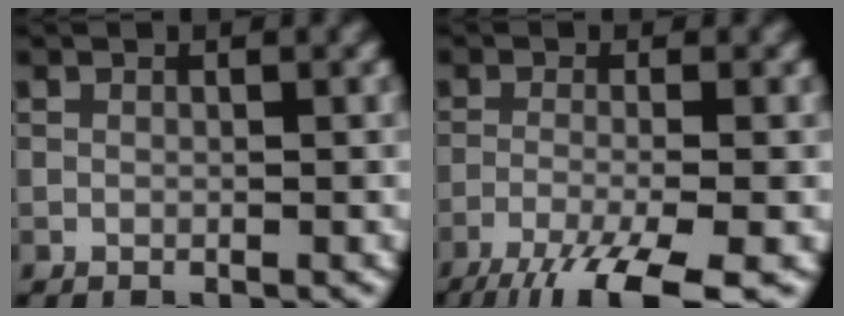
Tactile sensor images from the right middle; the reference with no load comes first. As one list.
[{"total": 8.3, "force": [-5.5, 1.7, 5.9], "torque": [-0.093, -0.015, -0.104]}]